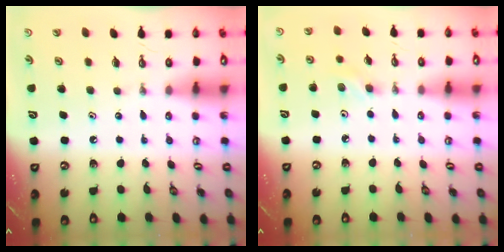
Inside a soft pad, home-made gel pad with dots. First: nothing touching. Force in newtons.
{"total": 2.8, "press": 2.7, "slide": 0.8}